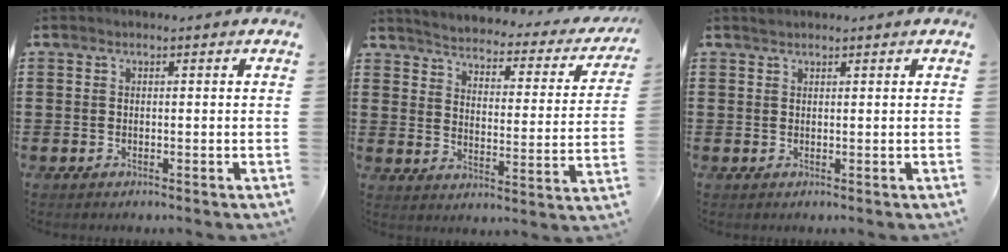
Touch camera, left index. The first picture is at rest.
{"total": 2.6, "force": [2.6, 0.0, 0.5], "torque": [-0.032, -0.030, 0.034]}
{"total": 0.9, "force": [0.9, 0.2, 0.2], "torque": [-0.005, 0.001, 0.017]}